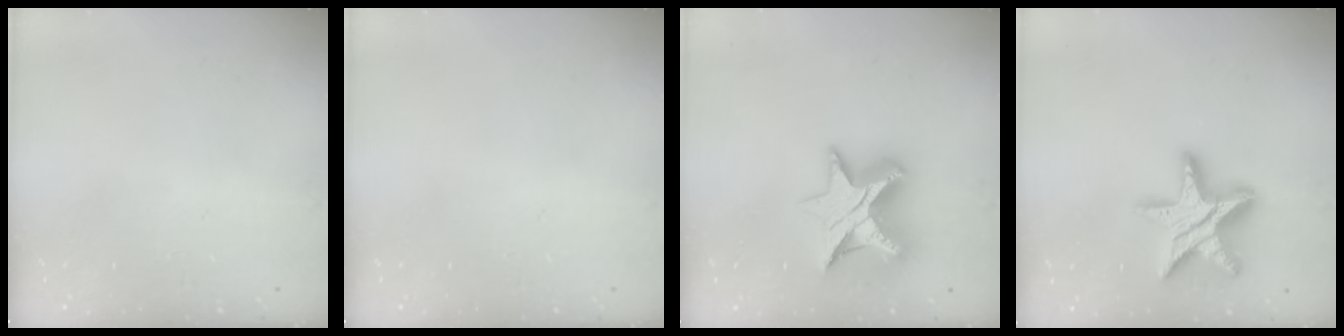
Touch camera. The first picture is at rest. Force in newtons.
{"total": 0.0}
{"total": 12.9, "press": 12.9, "slide": 0.8}
{"total": 17.2, "press": 17.2, "slide": 1.1}